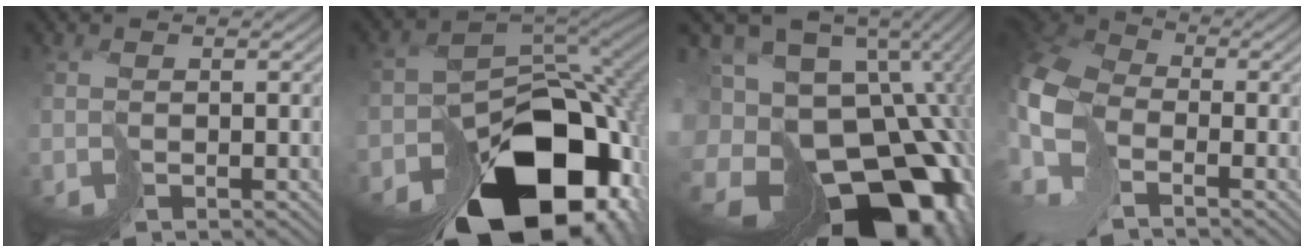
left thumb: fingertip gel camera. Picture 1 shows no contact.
{"total": 17.8, "force": [-10.2, 11.0, 9.4], "torque": [-0.144, -0.055, -0.128]}
{"total": 20.6, "force": [-8.7, 13.8, 12.5], "torque": [-0.231, -0.038, -0.090]}
{"total": 10.3, "force": [-3.3, 6.8, 7.0], "torque": [-0.187, -0.005, -0.072]}